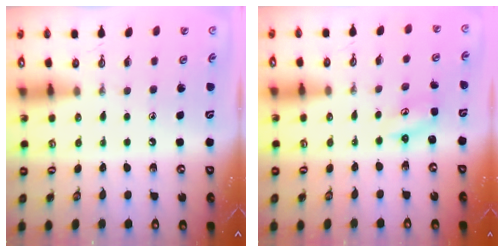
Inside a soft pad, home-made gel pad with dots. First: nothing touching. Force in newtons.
{"total": 2.4, "press": 2.4, "slide": 0.2}